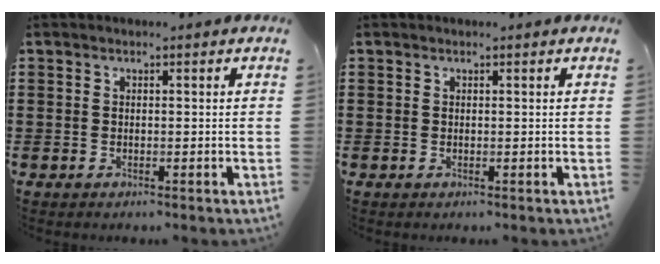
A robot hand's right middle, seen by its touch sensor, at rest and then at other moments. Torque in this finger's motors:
{"motor_torque": [0.00, 0.00, 0.00, 0.00]}